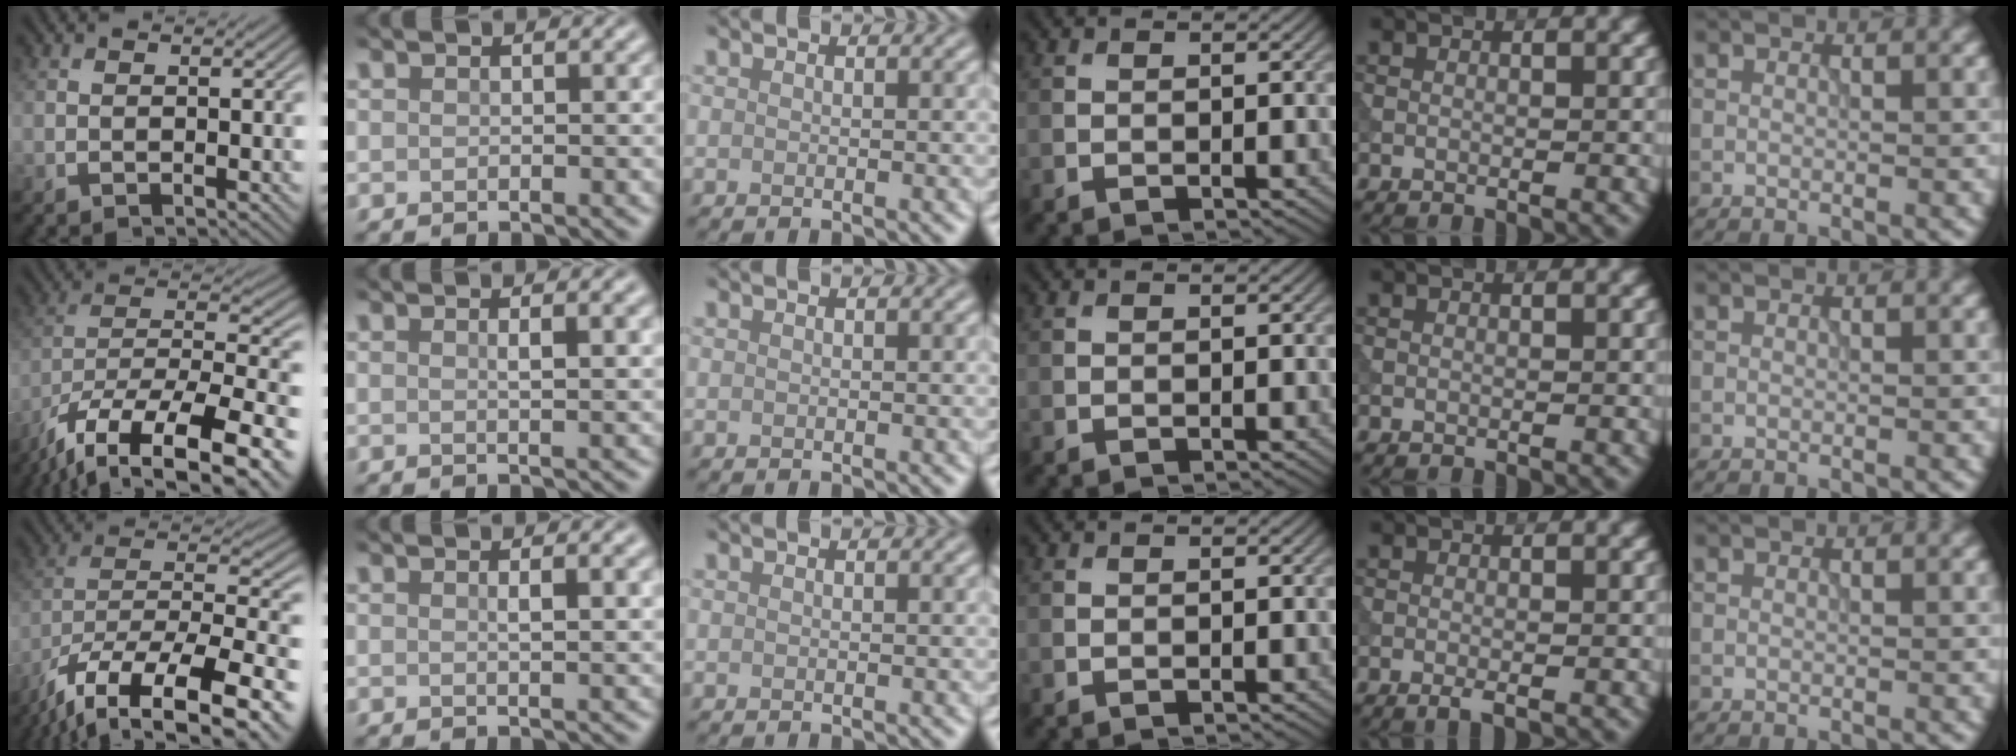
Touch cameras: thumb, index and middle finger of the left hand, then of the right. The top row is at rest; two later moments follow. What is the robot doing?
{"motion": "extract", "object": "tissue"}